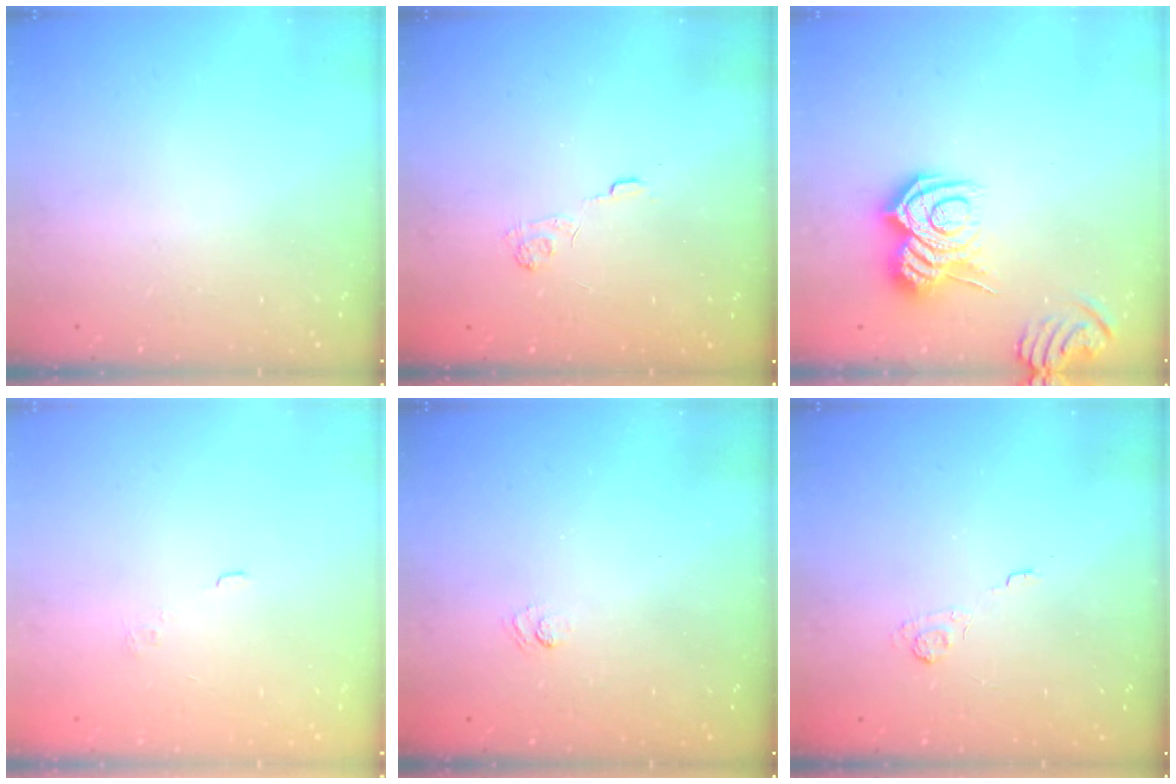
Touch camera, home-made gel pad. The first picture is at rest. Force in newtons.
{"total": 3.2, "press": 2.8, "slide": 1.5}
{"total": 11.4, "press": 11.4, "slide": 0.6}
{"total": 1.5, "press": 0.9, "slide": 1.3}
{"total": 2.6, "press": 2.3, "slide": 1.1}
{"total": 2.0, "press": 1.5, "slide": 1.3}